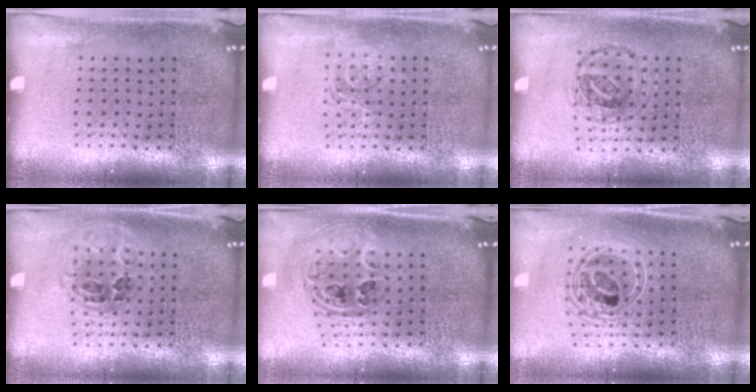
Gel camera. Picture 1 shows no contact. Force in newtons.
{"total": 1.8, "press": 1.8, "slide": 0.3}
{"total": 1.0, "press": 0.9, "slide": 0.2}
{"total": 1.1, "press": 1.0, "slide": 0.6}
{"total": 1.0, "press": 1.0, "slide": 0.3}
{"total": 2.1, "press": 1.6, "slide": 1.3}